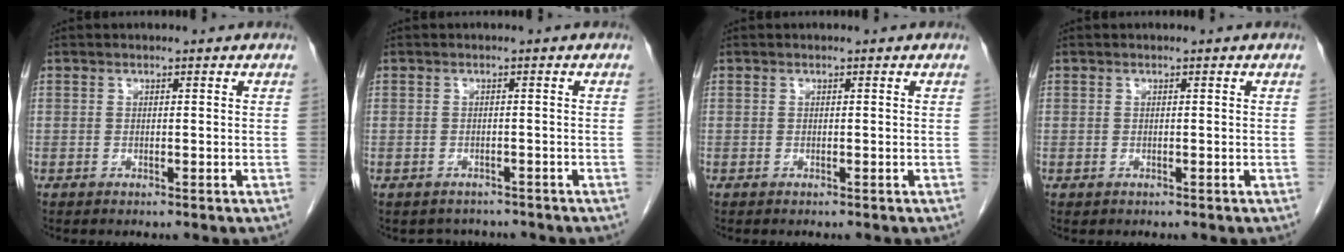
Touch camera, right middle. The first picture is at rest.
{"total": 2.9, "force": [-2.6, 1.3, -0.2], "torque": [0.001, 0.004, -0.037]}
{"total": 0.0}
{"total": 0.0}